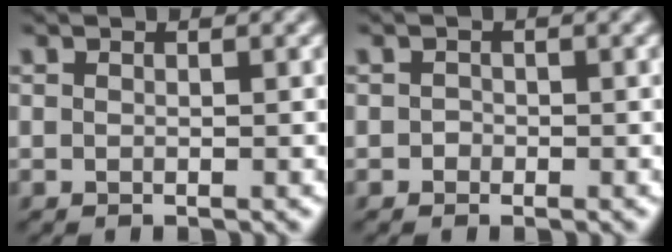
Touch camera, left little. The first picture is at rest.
{"total": 0.7, "force": [-0.3, 0.6, 0.1], "torque": [0.004, 0.000, -0.010]}